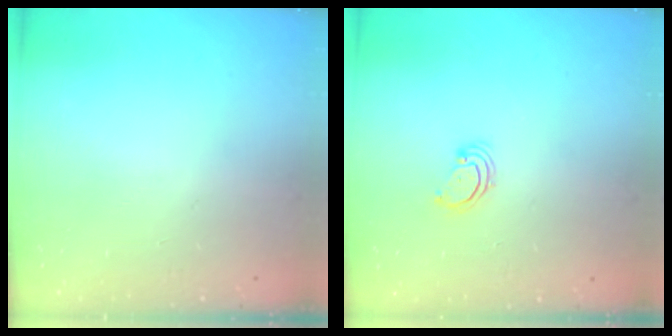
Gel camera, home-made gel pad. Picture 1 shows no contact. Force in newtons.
{"total": 2.3, "press": 2.3, "slide": 0.2}